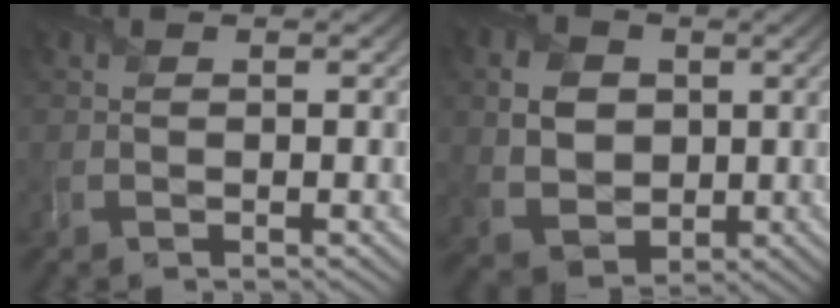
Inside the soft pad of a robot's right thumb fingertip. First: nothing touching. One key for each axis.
{"total": 6.4, "fx": 0.9, "fy": 5.4, "fz": 3.3, "tx": -0.084, "ty": -0.003, "tz": 0.012}